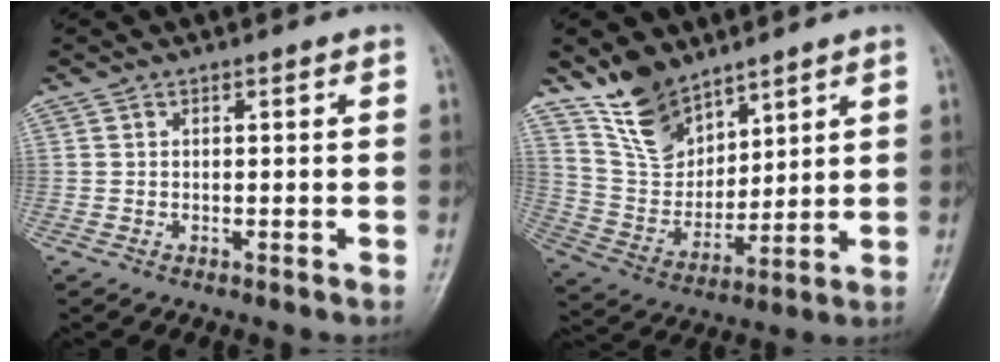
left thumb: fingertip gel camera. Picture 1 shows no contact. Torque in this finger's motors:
{"motor_torque": [0.89, -0.51, 1.18, -1.02, 0.05]}